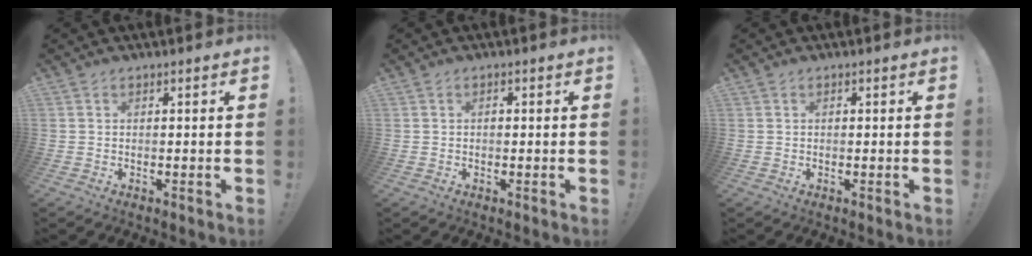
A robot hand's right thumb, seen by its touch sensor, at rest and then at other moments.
{"total": 0.9, "force": [-0.2, 0.7, 0.5], "torque": [-0.007, 0.001, -0.005]}
{"total": 0.6, "force": [0.0, 0.6, 0.2], "torque": [0.000, 0.001, -0.001]}